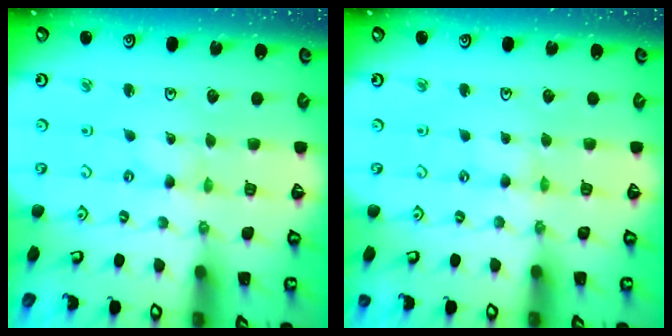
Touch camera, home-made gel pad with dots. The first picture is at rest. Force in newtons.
{"total": 1.6, "press": 1.5, "slide": 0.4}